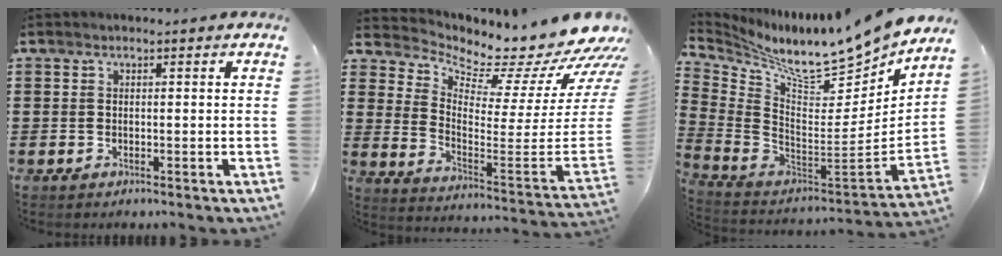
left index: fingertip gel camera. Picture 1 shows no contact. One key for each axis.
{"total": 5.7, "fx": 5.6, "fy": 0.8, "fz": 1.2, "tx": -0.030, "ty": -0.084, "tz": 0.083}
{"total": 9.2, "fx": 8.2, "fy": 1.0, "fz": 4.0, "tx": -0.102, "ty": -0.080, "tz": 0.127}